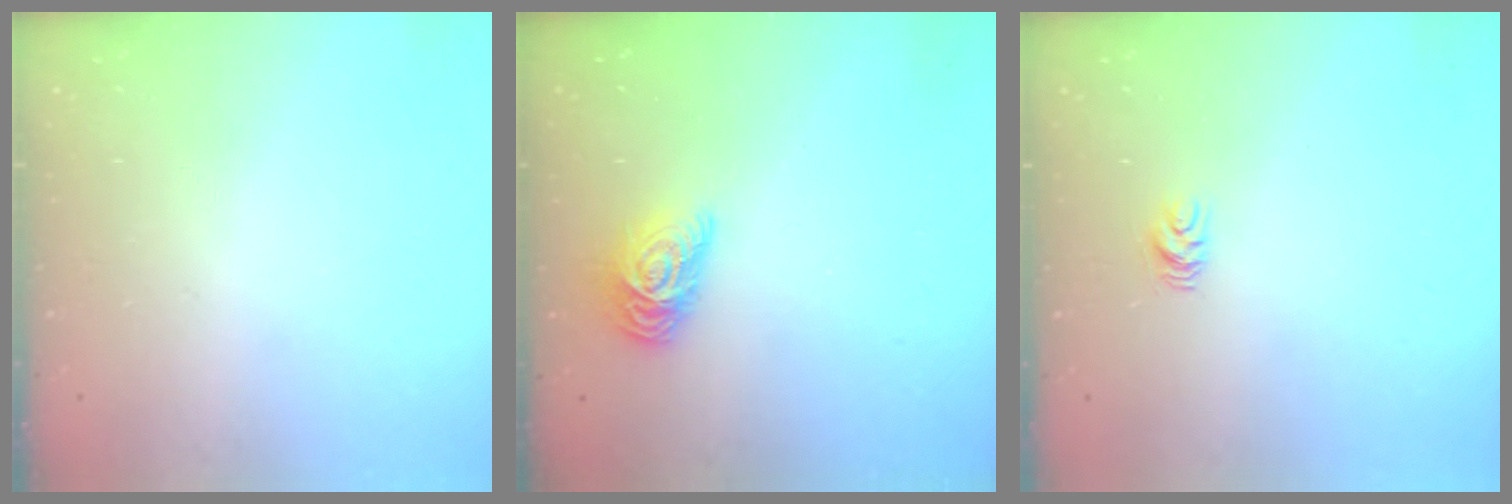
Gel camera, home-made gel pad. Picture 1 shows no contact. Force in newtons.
{"total": 10.1, "press": 10.0, "slide": 0.6}
{"total": 5.1, "press": 5.1, "slide": 0.5}